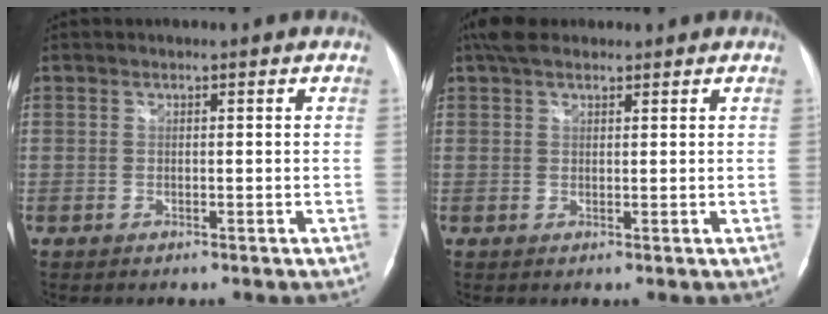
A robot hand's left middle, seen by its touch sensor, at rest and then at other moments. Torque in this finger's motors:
{"motor_torque": [0.31, -0.27, 0.04, 0.03]}